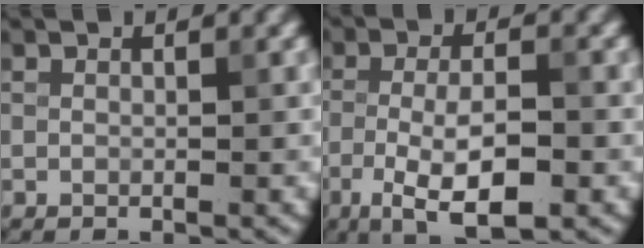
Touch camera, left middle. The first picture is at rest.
{"total": 6.7, "force": [-2.9, 2.0, 5.7], "torque": [-0.104, 0.000, -0.053]}